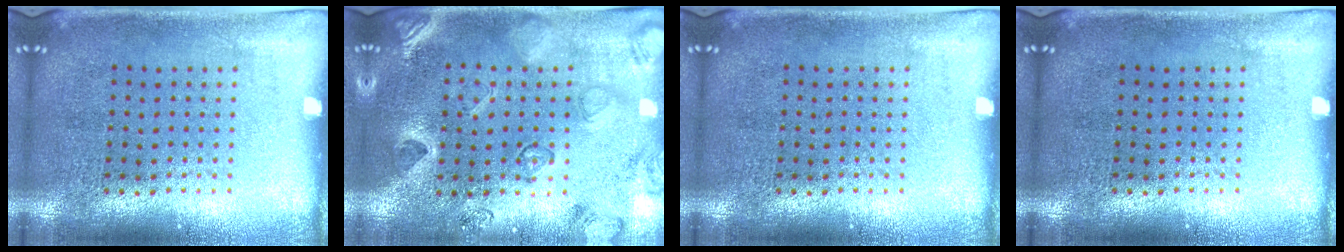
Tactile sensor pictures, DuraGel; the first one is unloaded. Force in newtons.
{"total": 2.3, "press": 2.1, "slide": 1.0}
{"total": 0.0}
{"total": 0.0}